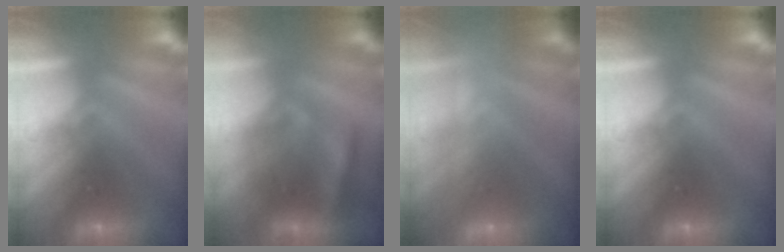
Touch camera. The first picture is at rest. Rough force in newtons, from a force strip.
{"total": 3.5}
{"total": 2.5}
{"total": 0.0}